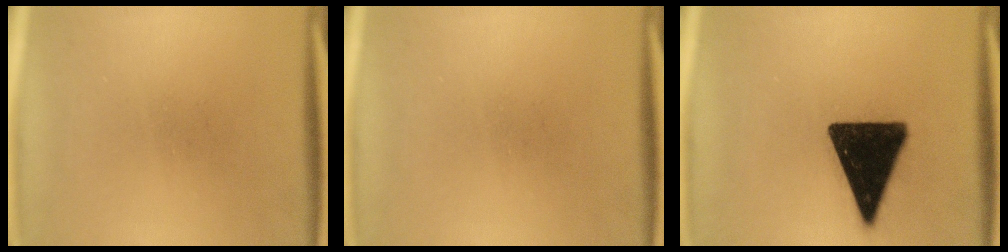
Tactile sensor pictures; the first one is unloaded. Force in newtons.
{"total": 0.0}
{"total": 17.2}